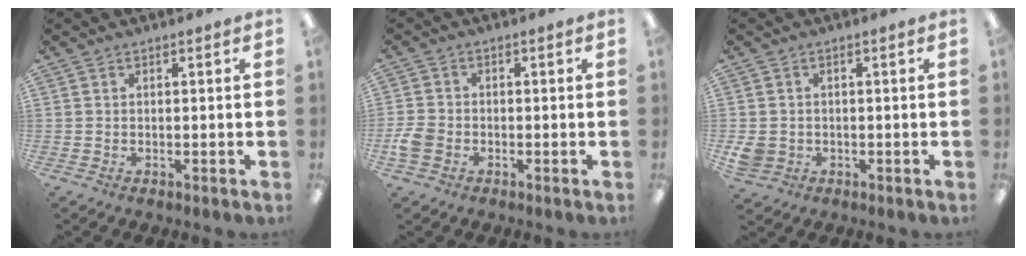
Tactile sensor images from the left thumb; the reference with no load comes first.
{"total": 4.5, "force": [-1.6, 3.3, 2.5], "torque": [-0.051, 0.008, -0.030]}
{"total": 3.3, "force": [-0.7, 3.0, 1.2], "torque": [-0.027, 0.002, -0.013]}